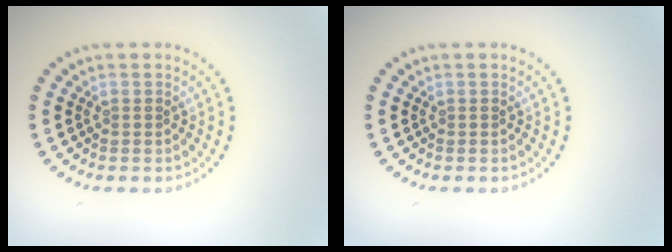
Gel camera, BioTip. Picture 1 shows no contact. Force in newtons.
{"total": 0.0}